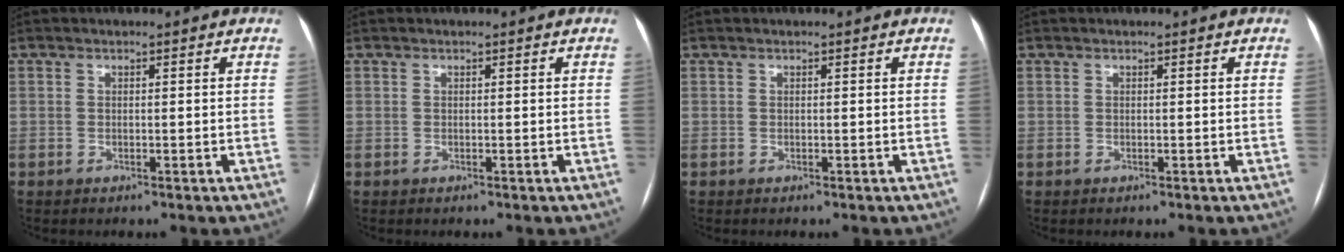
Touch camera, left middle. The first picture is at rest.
{"total": 0.0}
{"total": 0.0}
{"total": 0.0}